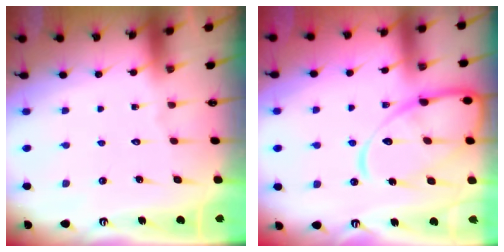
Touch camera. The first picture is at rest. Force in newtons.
{"total": 15.9, "press": 15.9, "slide": 1.5}